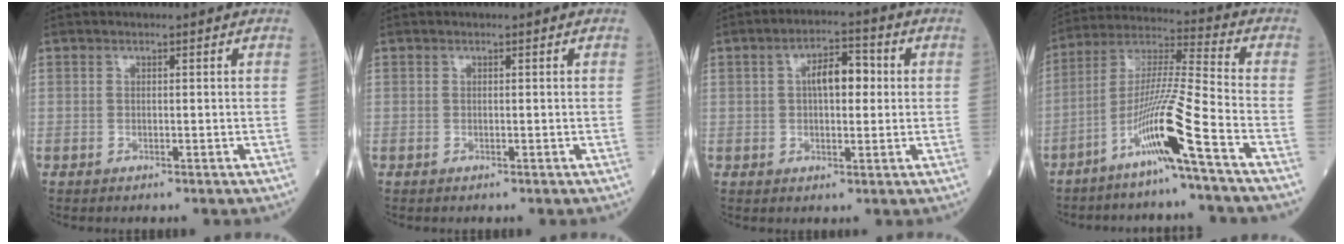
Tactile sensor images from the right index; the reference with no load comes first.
{"total": 0.0}
{"total": 6.2, "force": [1.0, 2.6, 5.5], "torque": [-0.089, 0.019, 0.013]}
{"total": 12.0, "force": [-6.3, -2.0, 10.0], "torque": [-0.197, -0.008, -0.127]}